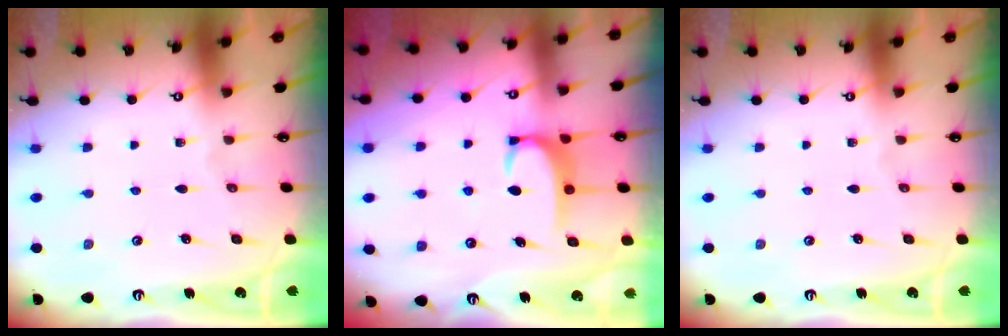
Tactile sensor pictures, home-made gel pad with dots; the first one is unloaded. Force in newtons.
{"total": 3.4, "press": 3.4, "slide": 0.4}
{"total": 0.0}